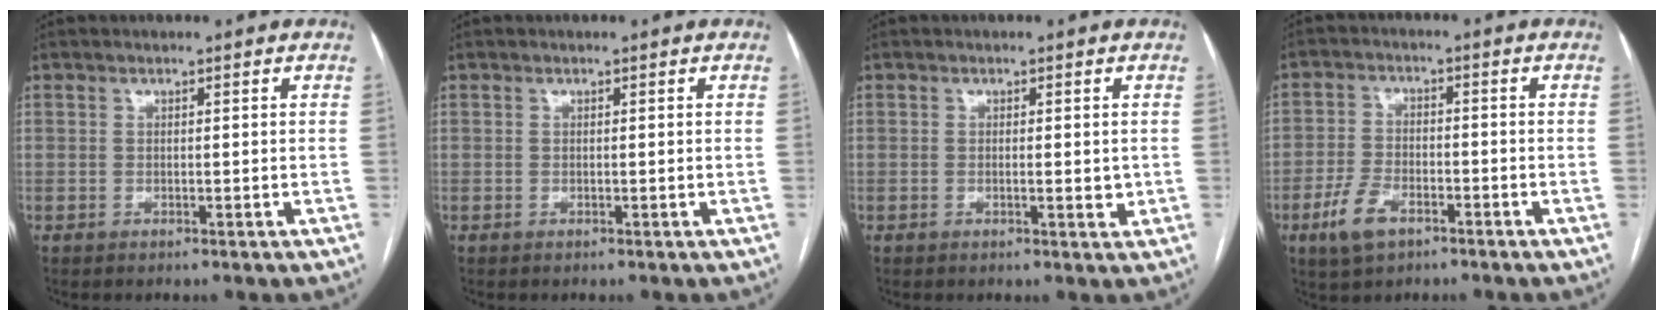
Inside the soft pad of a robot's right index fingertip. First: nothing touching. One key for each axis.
{"total": 0.0}
{"total": 2.1, "fx": -0.1, "fy": 0.5, "fz": 2.0, "tx": -0.033, "ty": -0.003, "tz": 0.000}
{"total": 6.3, "fx": -3.7, "fy": 3.2, "fz": 4.0, "tx": -0.090, "ty": -0.001, "tz": -0.068}